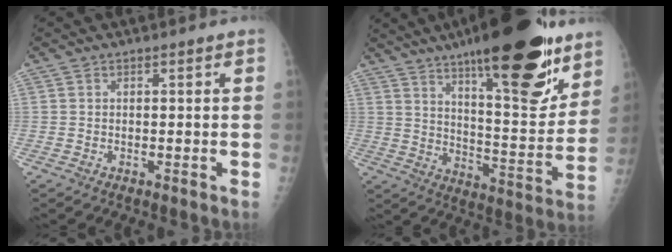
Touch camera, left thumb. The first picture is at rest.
{"total": 25.8, "force": [16.1, 7.4, 18.8], "torque": [-0.244, -0.071, 0.247]}